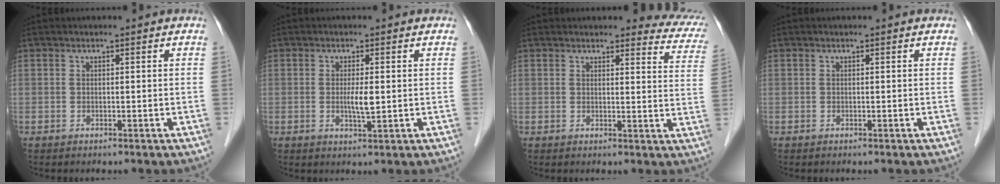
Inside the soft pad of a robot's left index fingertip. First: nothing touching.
{"total": 2.9, "force": [0.1, 0.3, 2.9], "torque": [-0.056, -0.005, 0.002]}
{"total": 9.7, "force": [9.2, 1.9, 2.6], "torque": [0.003, -0.025, 0.069]}
{"total": 0.0}